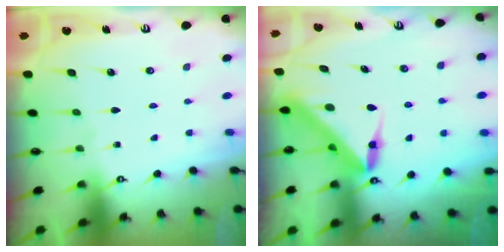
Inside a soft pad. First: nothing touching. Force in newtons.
{"total": 5.0, "press": 5.0, "slide": 0.3}